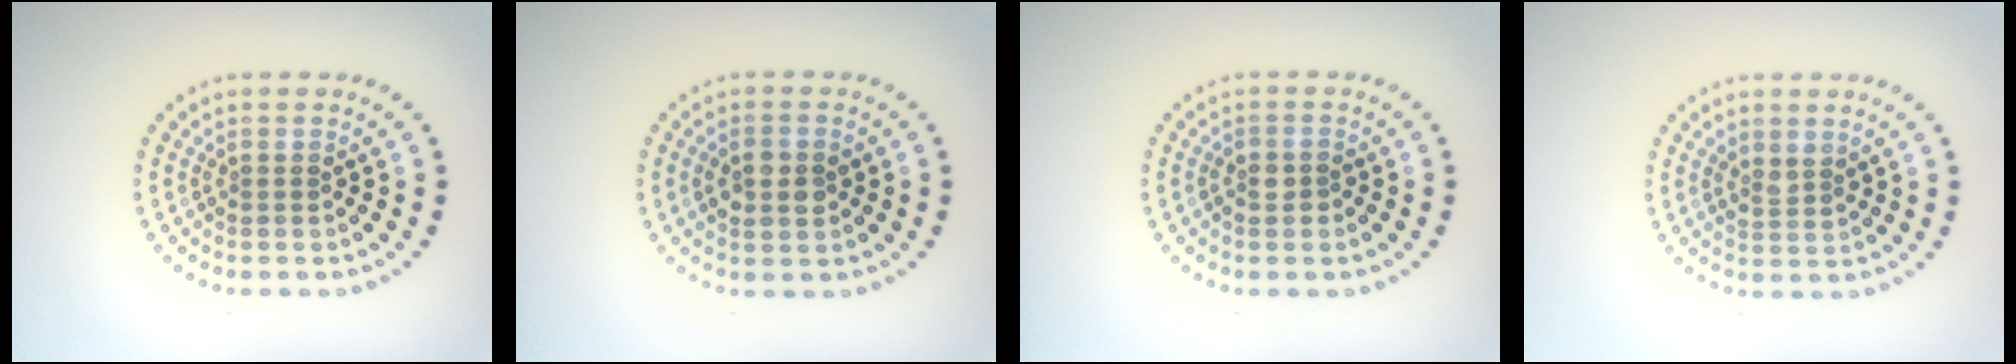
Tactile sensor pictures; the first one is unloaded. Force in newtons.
{"total": 2.8, "press": 2.8, "slide": 0.1}
{"total": 1.5, "press": 1.4, "slide": 0.5}
{"total": 1.3, "press": 1.2, "slide": 0.6}